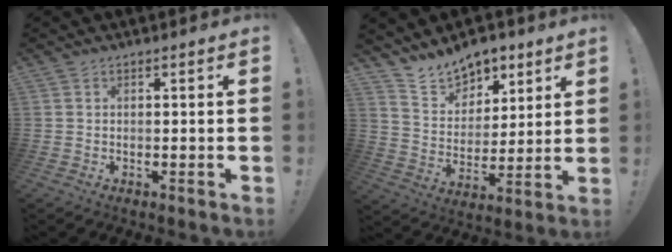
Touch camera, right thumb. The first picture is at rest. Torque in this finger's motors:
{"motor_torque": [0.03, 0.05, 0.04, 0.56, 0.03]}